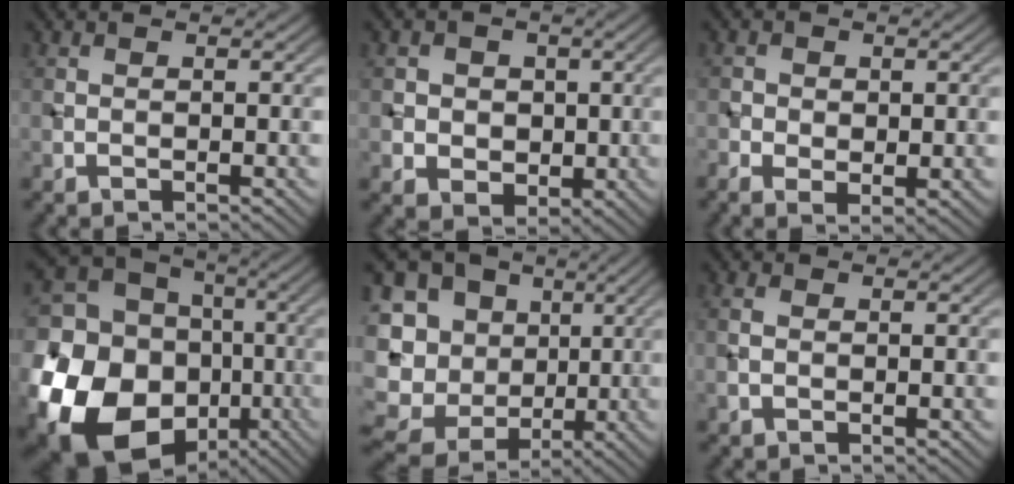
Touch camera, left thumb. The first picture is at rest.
{"total": 5.1, "force": [0.6, 4.7, 1.8], "torque": [-0.047, -0.003, 0.008]}
{"total": 3.1, "force": [-0.3, 2.3, 2.0], "torque": [-0.040, -0.007, -0.005]}
{"total": 25.8, "force": [-8.2, 22.0, 10.6], "torque": [-0.271, -0.039, -0.169]}
{"total": 18.7, "force": [-0.2, 16.6, 8.5], "torque": [-0.260, 0.014, 0.000]}
{"total": 1.7, "force": [-0.1, 1.2, 1.2], "torque": [-0.030, 0.003, -0.003]}